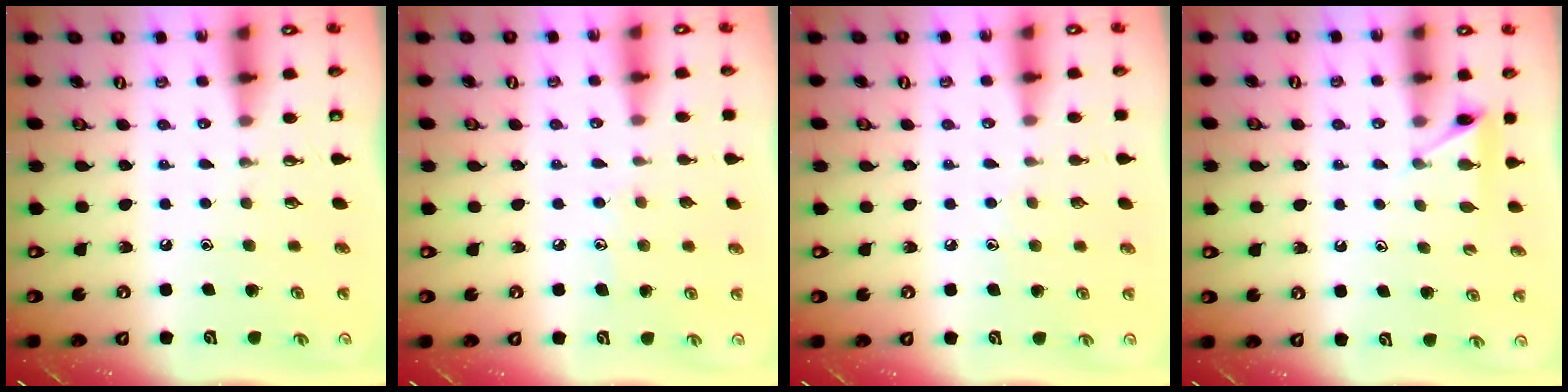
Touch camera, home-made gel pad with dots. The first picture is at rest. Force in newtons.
{"total": 6.5, "press": 6.5, "slide": 0.6}
{"total": 3.3, "press": 3.3, "slide": 0.4}
{"total": 3.7, "press": 3.7, "slide": 0.3}